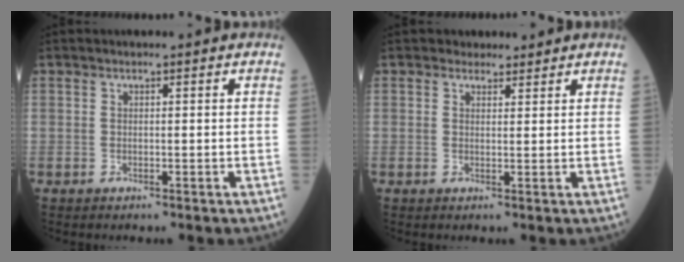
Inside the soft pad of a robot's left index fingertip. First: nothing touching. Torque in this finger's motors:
{"motor_torque": [0.29, -0.19, 0.00, -0.01]}